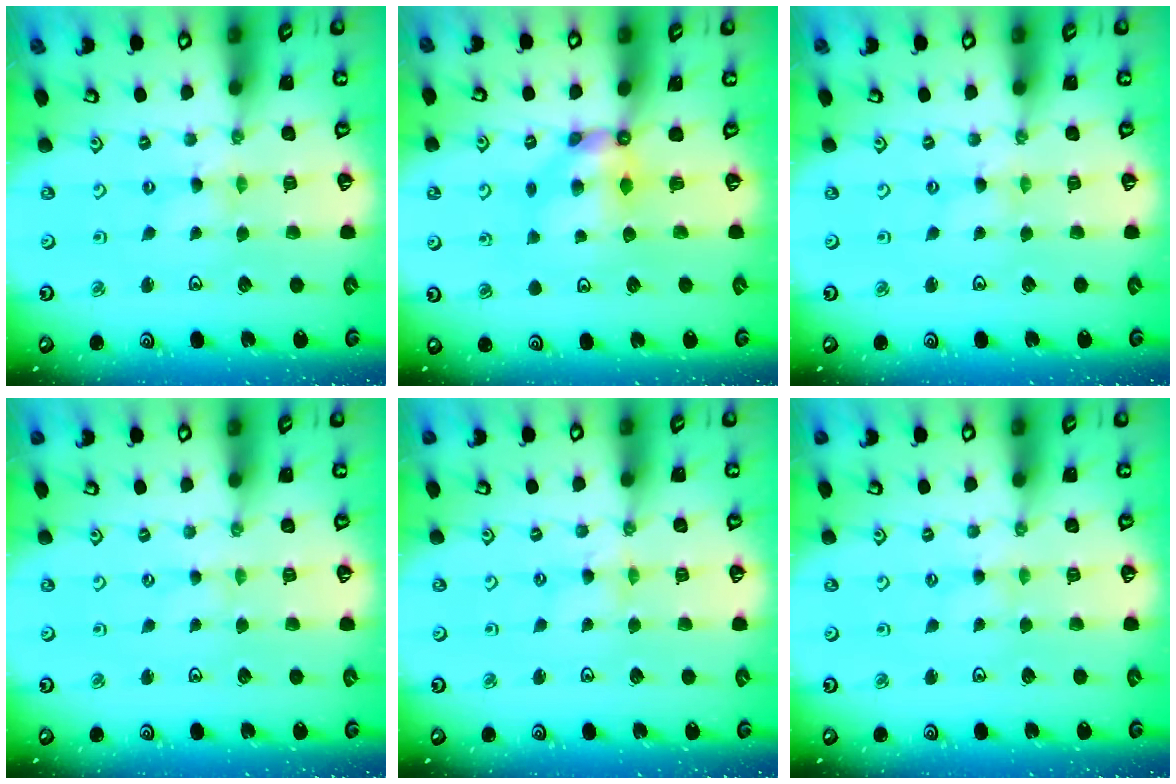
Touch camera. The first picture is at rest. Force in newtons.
{"total": 5.7, "press": 5.7, "slide": 0.3}
{"total": 0.0}
{"total": 0.7, "press": 0.7, "slide": 0.1}
{"total": 1.5, "press": 1.4, "slide": 0.3}
{"total": 0.9, "press": 0.8, "slide": 0.2}